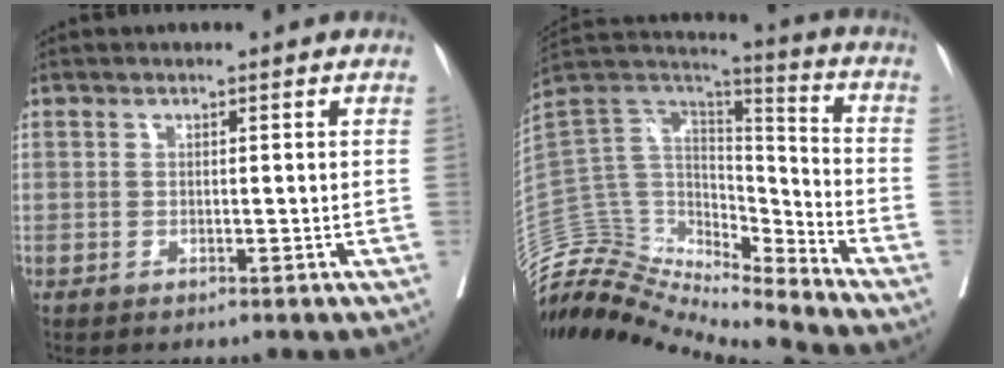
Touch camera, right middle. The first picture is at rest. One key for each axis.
{"total": 18.6, "fx": -18.0, "fy": 3.8, "fz": 3.2, "tx": -0.074, "ty": 0.094, "tz": -0.312}